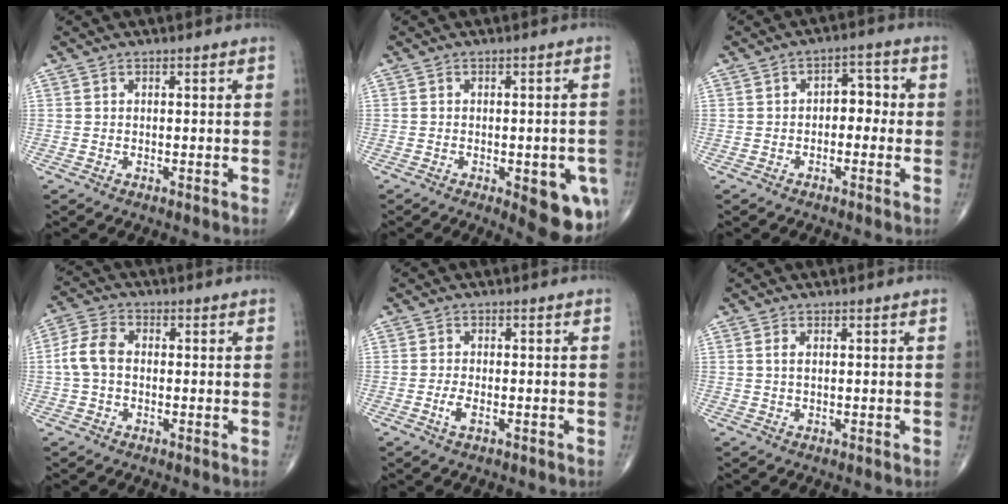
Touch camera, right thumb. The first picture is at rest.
{"total": 10.0, "force": [-3.7, 3.7, 8.5], "torque": [-0.080, 0.000, -0.036]}
{"total": 4.7, "force": [-0.5, 3.1, 3.5], "torque": [-0.025, 0.021, -0.017]}
{"total": 6.1, "force": [-0.3, 4.2, 4.4], "torque": [-0.093, 0.019, -0.014]}
{"total": 2.2, "force": [-0.9, 0.9, 1.8], "torque": [-0.044, 0.002, -0.017]}
{"total": 1.2, "force": [0.4, 0.5, 1.0], "torque": [-0.027, 0.004, 0.009]}